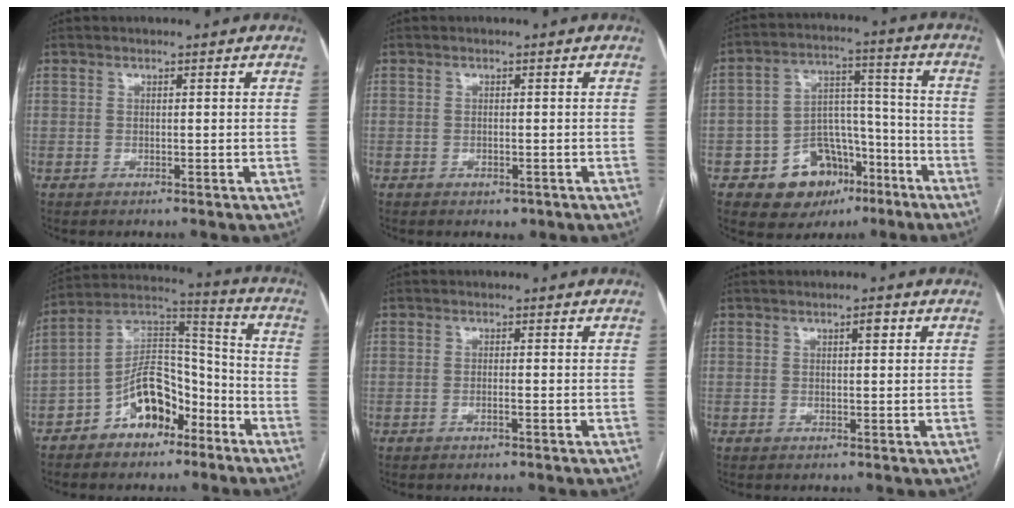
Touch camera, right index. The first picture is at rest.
{"total": 1.4, "force": [-0.8, 0.8, 0.8], "torque": [-0.010, 0.000, -0.003]}
{"total": 12.4, "force": [-6.7, 8.7, 5.8], "torque": [-0.077, 0.040, -0.095]}
{"total": 11.8, "force": [-6.5, 6.6, 7.3], "torque": [-0.138, 0.034, -0.111]}
{"total": 0.8, "force": [-0.5, -0.3, 0.6], "torque": [-0.013, 0.002, -0.009]}
{"total": 1.4, "force": [0.6, 0.3, 1.2], "torque": [-0.018, 0.002, 0.007]}